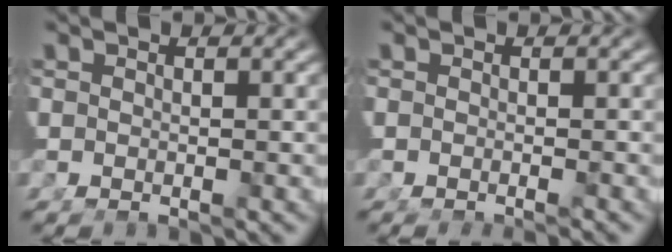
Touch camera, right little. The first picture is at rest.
{"total": 1.4, "force": [-1.4, 0.0, 0.4], "torque": [-0.004, -0.002, -0.019]}